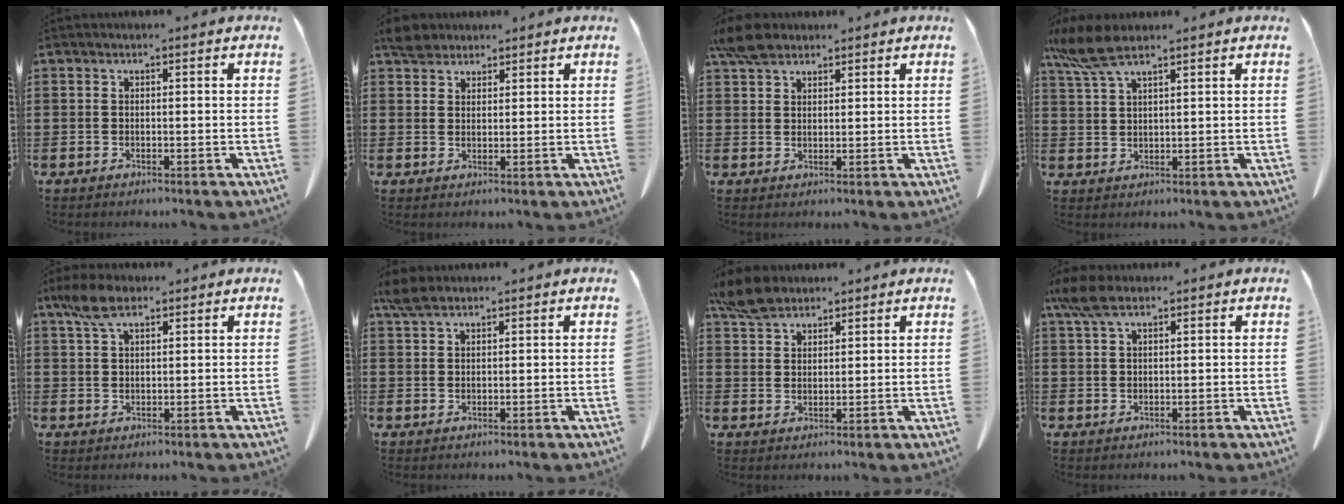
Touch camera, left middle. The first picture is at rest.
{"total": 3.3, "force": [2.9, 1.4, 0.7], "torque": [-0.017, 0.002, 0.057]}
{"total": 4.7, "force": [3.7, 2.0, 2.1], "torque": [-0.044, -0.003, 0.071]}
{"total": 6.7, "force": [4.8, 1.4, 4.5], "torque": [-0.113, -0.010, 0.085]}
{"total": 5.5, "force": [3.4, 2.2, 3.7], "torque": [-0.083, 0.005, 0.063]}
{"total": 3.0, "force": [2.3, 1.1, 1.6], "torque": [-0.039, 0.002, 0.045]}
{"total": 5.4, "force": [4.4, 2.3, 2.1], "torque": [-0.056, -0.002, 0.086]}
{"total": 4.6, "force": [2.7, 1.7, 3.4], "torque": [-0.081, 0.001, 0.048]}